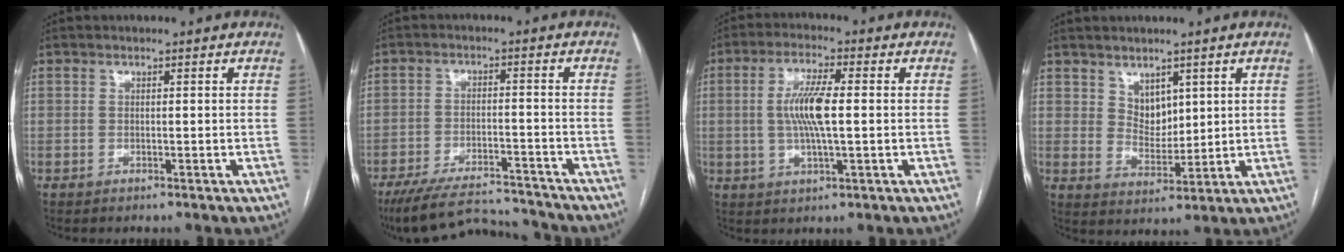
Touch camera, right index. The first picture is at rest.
{"total": 13.1, "force": [-12.3, 2.2, 4.2], "torque": [-0.071, 0.003, -0.189]}
{"total": 7.6, "force": [0.3, 1.2, 7.5], "torque": [-0.155, -0.001, 0.004]}
{"total": 4.5, "force": [2.5, 3.0, 2.1], "torque": [-0.035, -0.002, 0.056]}